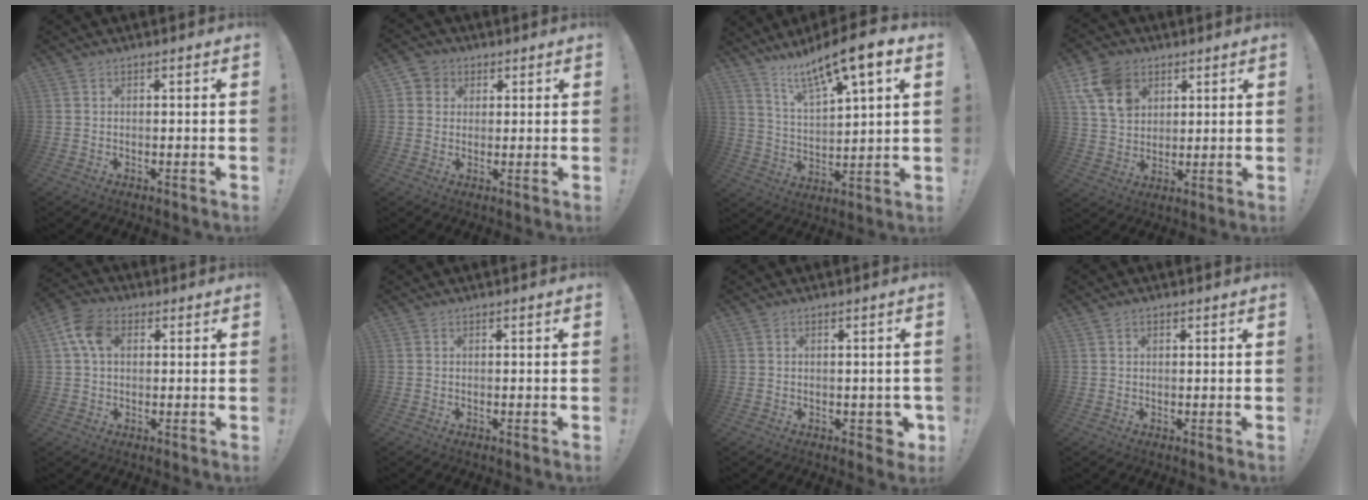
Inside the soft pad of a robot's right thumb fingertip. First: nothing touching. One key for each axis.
{"total": 4.5, "fx": 1.4, "fy": 4.2, "fz": 0.9, "tx": -0.016, "ty": -0.001, "tz": 0.027}
{"total": 12.2, "fx": 9.5, "fy": 1.6, "fz": 7.4, "tx": -0.132, "ty": -0.072, "tz": 0.154}
{"total": 13.9, "fx": 6.8, "fy": 10.3, "fz": 6.4, "tx": -0.112, "ty": -0.027, "tz": 0.135}
{"total": 9.2, "fx": 2.4, "fy": 6.2, "fz": 6.3, "tx": -0.121, "ty": 0.009, "tz": 0.045}
{"total": 0.0}
{"total": 3.7, "fx": -0.6, "fy": 2.9, "fz": 2.2, "tx": -0.020, "ty": 0.010, "tz": -0.006}
{"total": 0.9, "fx": 0.6, "fy": 0.6, "fz": 0.4, "tx": -0.002, "ty": 0.000, "tz": 0.010}